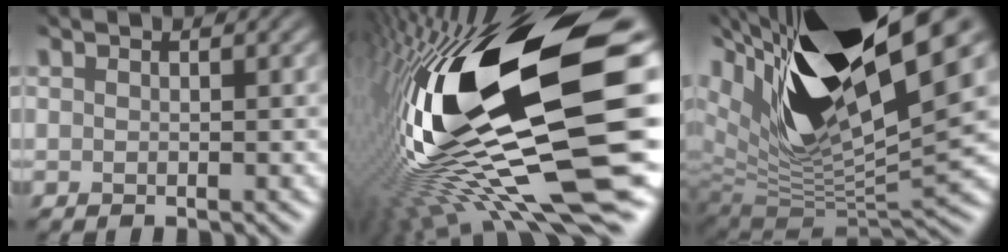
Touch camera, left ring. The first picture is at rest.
{"total": 19.9, "force": [-0.8, 5.7, 19.0], "torque": [-0.351, -0.025, -0.023]}
{"total": 17.6, "force": [6.4, 6.4, 15.0], "torque": [-0.273, 0.004, 0.109]}